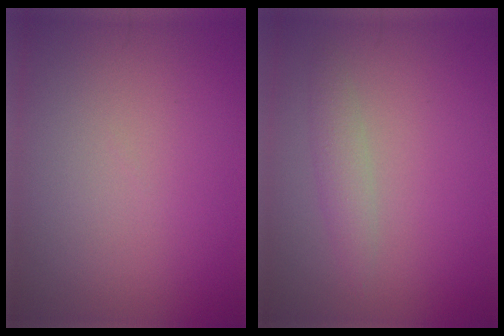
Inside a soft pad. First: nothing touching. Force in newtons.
{"total": 1.7, "press": 1.7, "slide": 0.1}